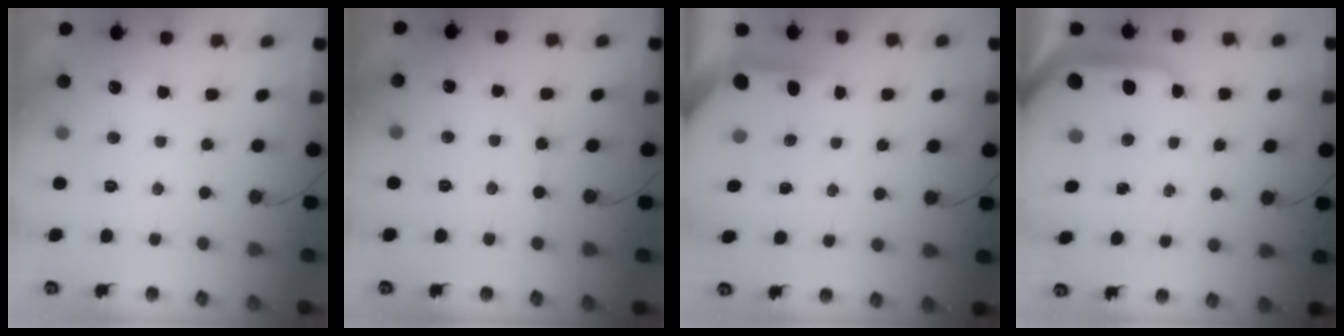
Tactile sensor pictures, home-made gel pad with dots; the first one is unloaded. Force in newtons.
{"total": 1.7, "press": 1.6, "slide": 0.3}
{"total": 4.0, "press": 3.9, "slide": 0.3}
{"total": 9.6, "press": 9.5, "slide": 1.1}